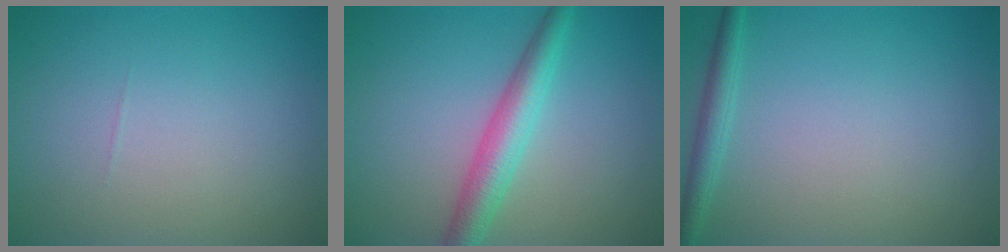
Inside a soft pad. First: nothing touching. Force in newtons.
{"total": 4.0, "press": 4.0, "slide": 0.1}
{"total": 1.8, "press": 1.8, "slide": 0.1}